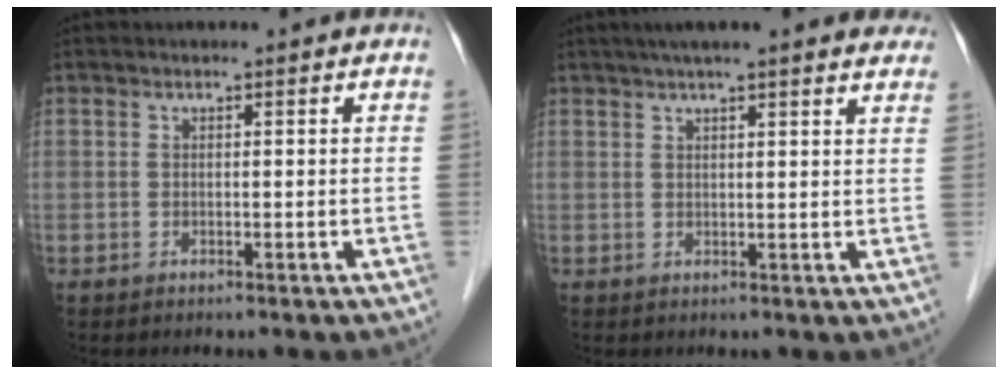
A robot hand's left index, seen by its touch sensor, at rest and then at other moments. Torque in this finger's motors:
{"motor_torque": [0.39, -0.91, 0.62, 0.17]}